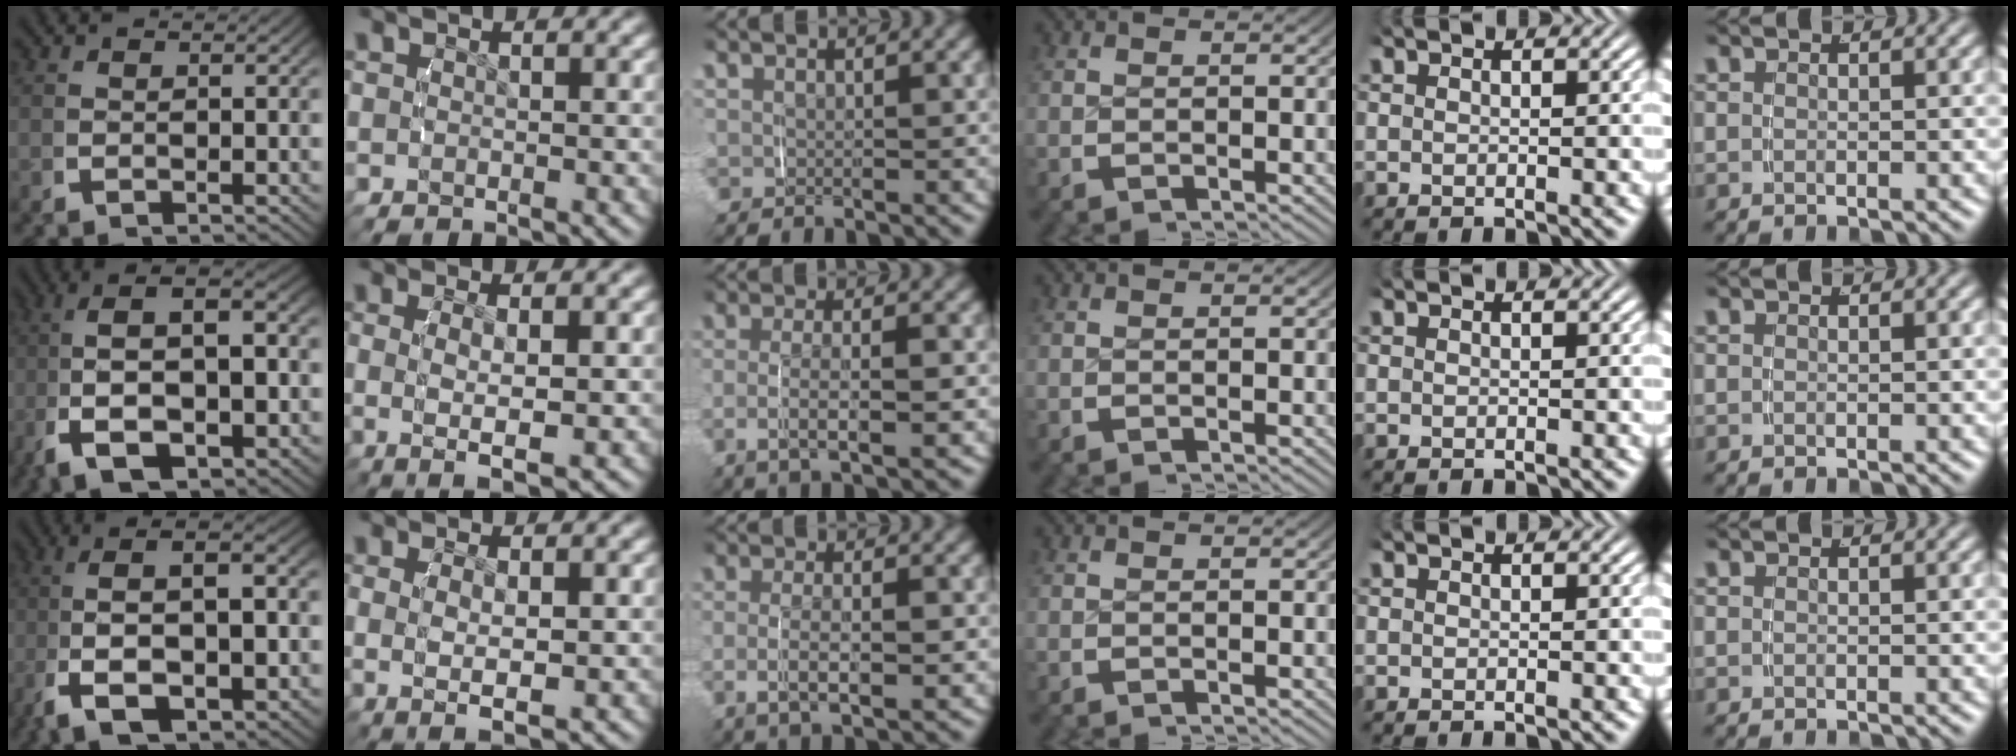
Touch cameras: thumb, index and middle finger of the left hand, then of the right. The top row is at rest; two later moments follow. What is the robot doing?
{"motion": "lift_and_place", "object": "scarf"}